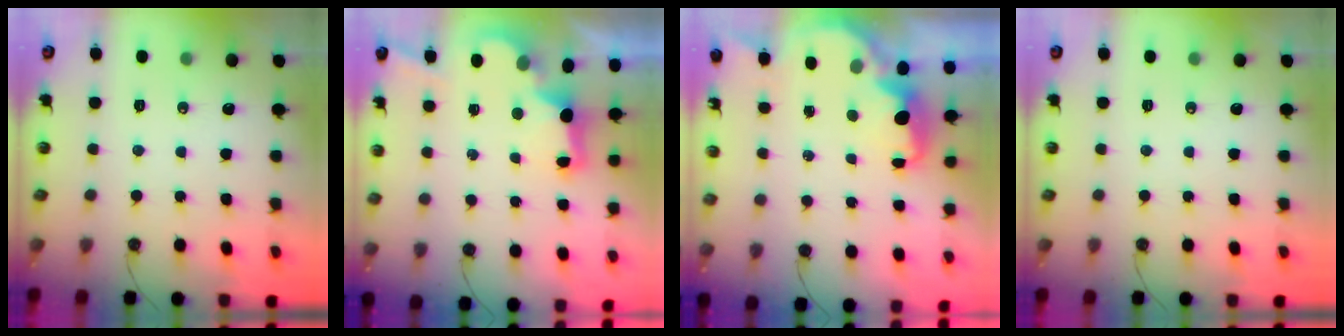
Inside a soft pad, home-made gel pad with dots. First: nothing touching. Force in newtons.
{"total": 2.8, "press": 2.7, "slide": 0.9}
{"total": 2.3, "press": 2.3, "slide": 0.4}
{"total": 0.0}